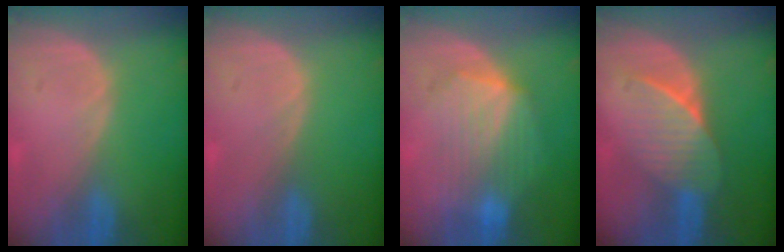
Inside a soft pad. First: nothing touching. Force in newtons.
{"total": 0.0}
{"total": 7.8, "press": 7.8, "slide": 0.1}
{"total": 7.4, "press": 6.6, "slide": 3.2}